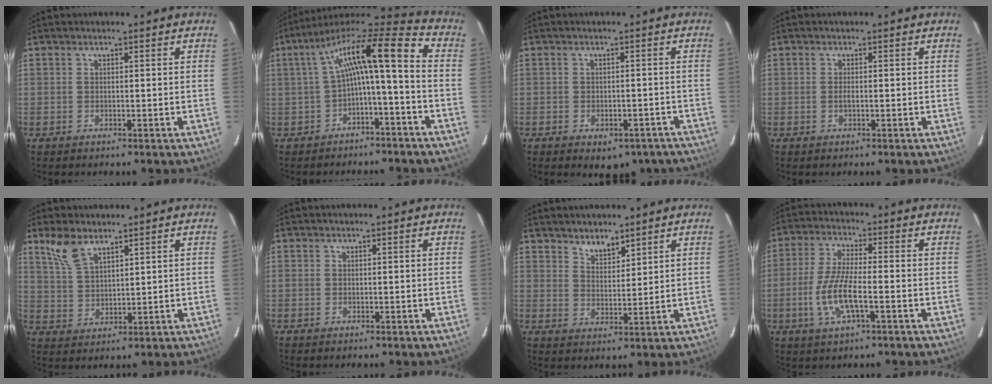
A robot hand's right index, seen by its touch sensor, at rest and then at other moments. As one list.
[{"total": 14.7, "force": [-1.0, 3.0, 14.3], "torque": [-0.266, 0.029, -0.020]}, {"total": 9.3, "force": [-6.7, 5.1, 3.9], "torque": [-0.065, 0.002, -0.065]}, {"total": 0.8, "force": [-0.2, 0.2, 0.8], "torque": [-0.015, -0.001, -0.006]}, {"total": 6.6, "force": [4.7, 2.7, 3.7], "torque": [-0.078, 0.009, 0.102]}, {"total": 0.0}, {"total": 4.3, "force": [3.6, 1.7, 1.7], "torque": [-0.025, 0.003, 0.064]}, {"total": 9.3, "force": [-2.9, 2.3, 8.5], "torque": [-0.179, -0.005, -0.058]}]